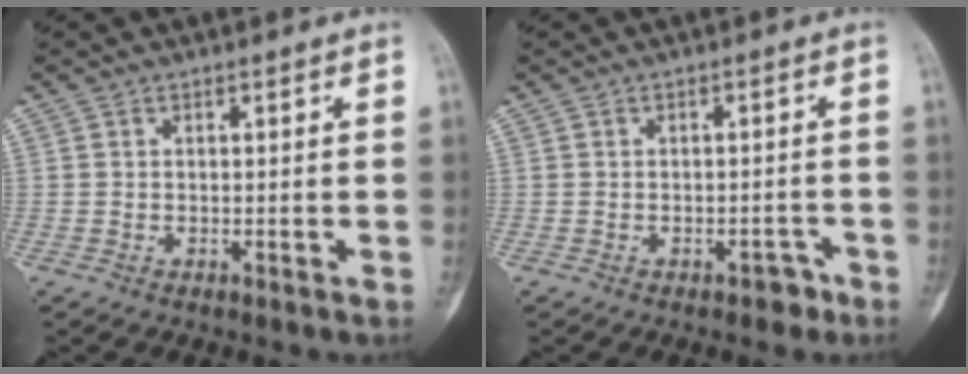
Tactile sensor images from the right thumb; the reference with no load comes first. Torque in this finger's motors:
{"motor_torque": [1.59, 1.28, 0.07, -0.27, 0.01]}